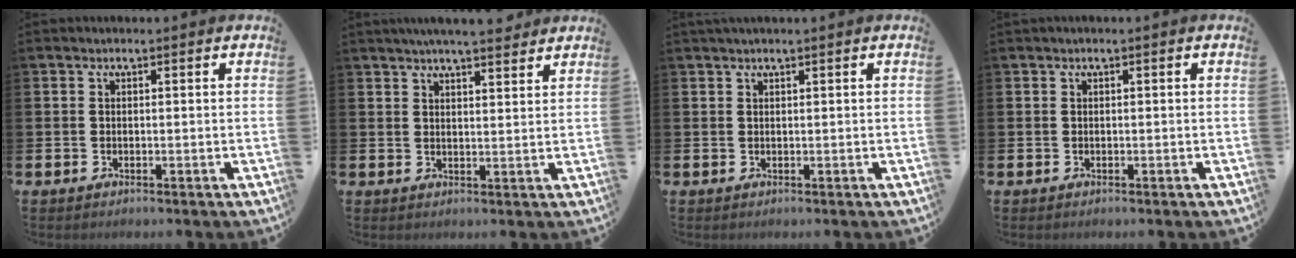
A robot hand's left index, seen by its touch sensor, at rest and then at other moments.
{"total": 4.9, "force": [4.6, 0.1, 1.5], "torque": [-0.035, -0.016, 0.083]}
{"total": 0.7, "force": [0.6, -0.1, 0.3], "torque": [-0.009, 0.002, 0.012]}
{"total": 0.0}